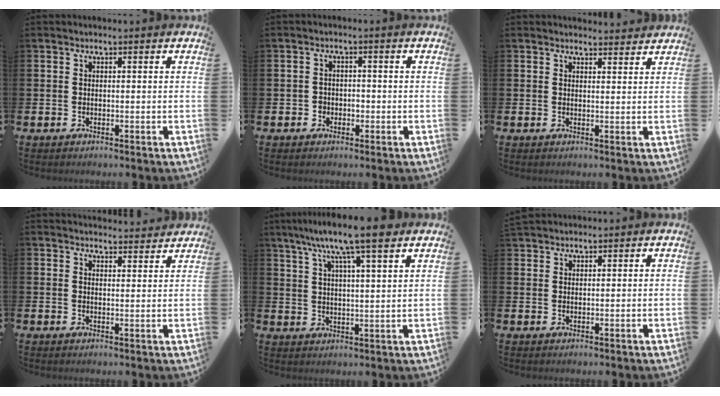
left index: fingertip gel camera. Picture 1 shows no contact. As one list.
[{"total": 1.7, "force": [-0.7, 1.5, 0.3], "torque": [-0.001, 0.000, -0.020]}, {"total": 2.2, "force": [2.2, 0.4, 0.0], "torque": [0.007, -0.014, 0.038]}, {"total": 3.3, "force": [3.3, 0.4, 0.0], "torque": [0.005, -0.025, 0.057]}, {"total": 8.7, "force": [7.1, 0.4, 5.0], "torque": [-0.106, -0.021, 0.124]}, {"total": 1.8, "force": [1.7, 0.5, 0.0], "torque": [0.005, -0.006, 0.031]}]